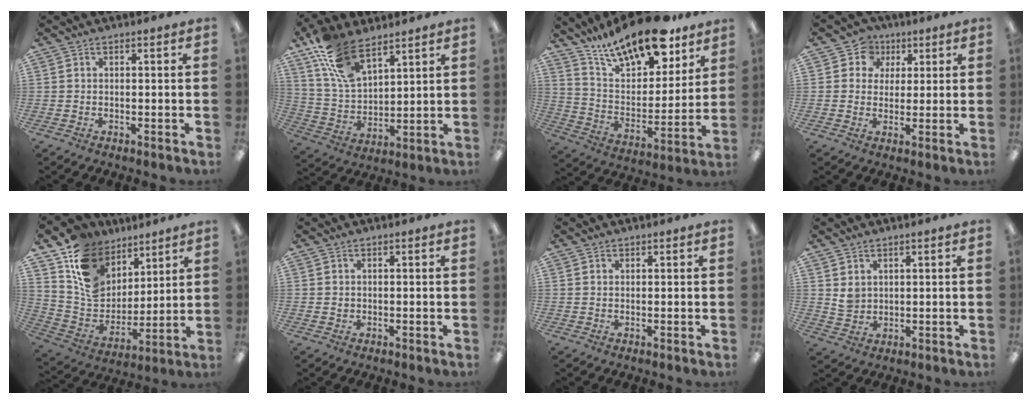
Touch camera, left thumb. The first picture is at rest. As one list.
[{"total": 14.4, "force": [9.8, 6.9, 8.0], "torque": [-0.170, -0.035, 0.189]}, {"total": 18.9, "force": [14.9, 6.5, 9.6], "torque": [-0.169, -0.096, 0.261]}, {"total": 6.2, "force": [2.3, 5.7, 0.7], "torque": [-0.019, -0.009, 0.038]}, {"total": 15.5, "force": [9.1, 11.0, 6.1], "torque": [-0.130, -0.046, 0.181]}, {"total": 0.8, "force": [0.1, 0.8, 0.2], "torque": [-0.005, 0.005, 0.001]}, {"total": 0.7, "force": [0.4, 0.4, 0.2], "torque": [-0.005, 0.002, 0.008]}, {"total": 3.5, "force": [1.7, 2.9, 1.0], "torque": [-0.011, -0.003, 0.029]}]